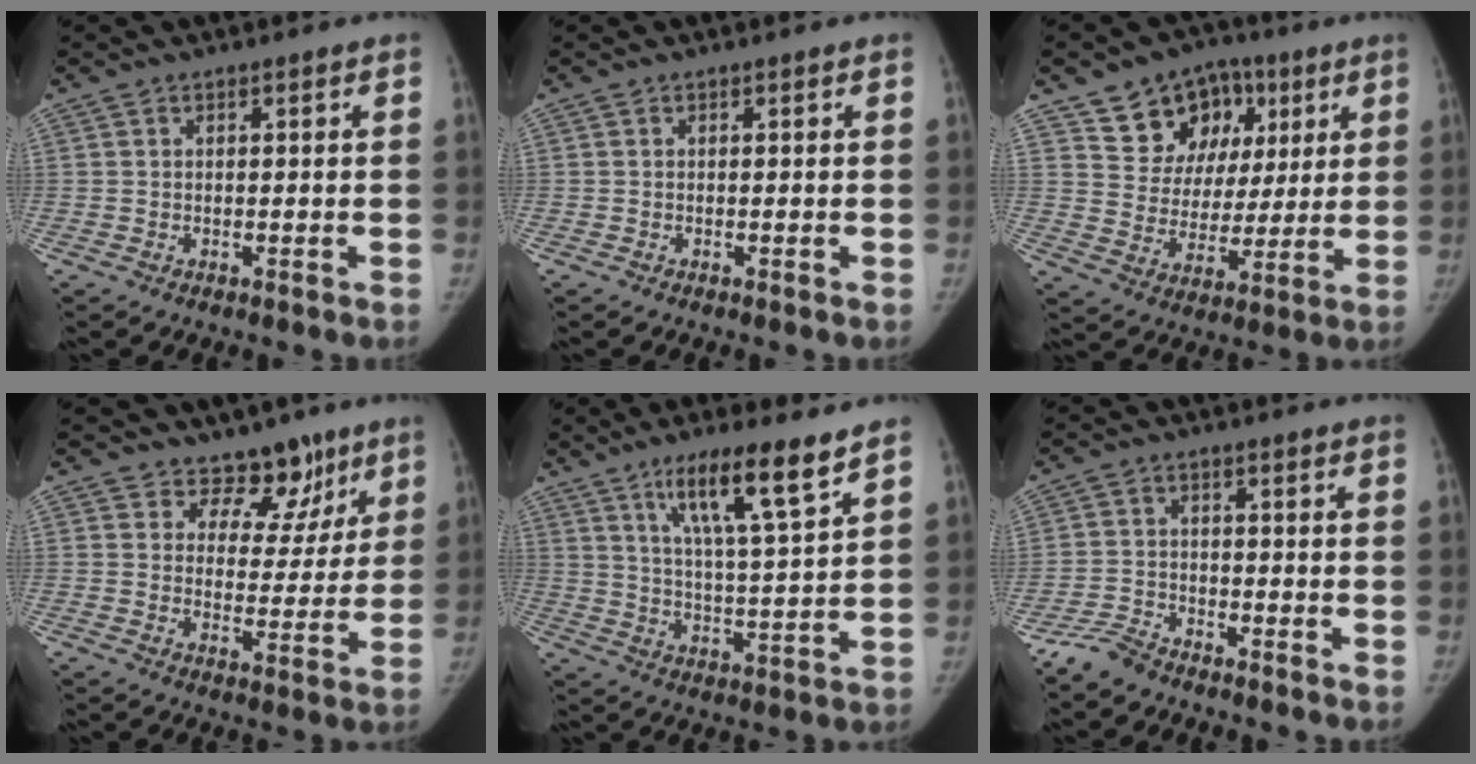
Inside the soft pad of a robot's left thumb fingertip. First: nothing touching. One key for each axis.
{"total": 0.0}
{"total": 15.2, "fx": 7.4, "fy": 11.7, "fz": 6.1, "tx": -0.051, "ty": -0.008, "tz": 0.125}
{"total": 10.0, "fx": 7.2, "fy": 6.5, "fz": 2.2, "tx": 0.025, "ty": -0.037, "tz": 0.099}
{"total": 12.0, "fx": 7.5, "fy": 1.5, "fz": 9.2, "tx": -0.149, "ty": -0.038, "tz": 0.127}
{"total": 4.5, "fx": -4.1, "fy": 1.6, "fz": 1.0, "tx": -0.024, "ty": 0.009, "tz": -0.084}